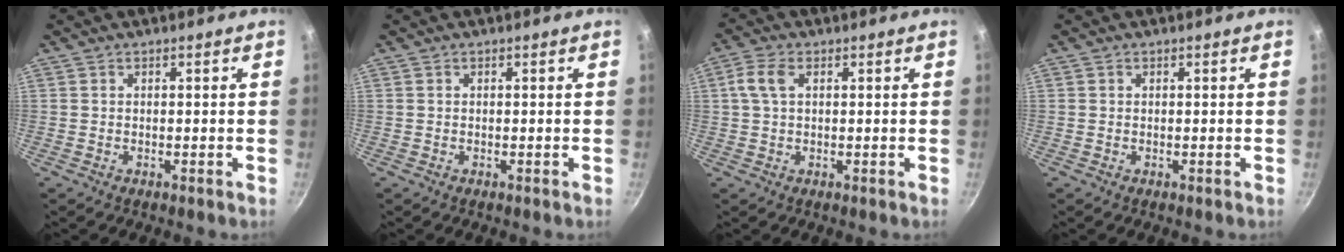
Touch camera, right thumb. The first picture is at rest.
{"total": 0.0}
{"total": 4.4, "force": [1.1, 2.5, 3.4], "torque": [-0.070, 0.012, 0.020]}
{"total": 0.0}